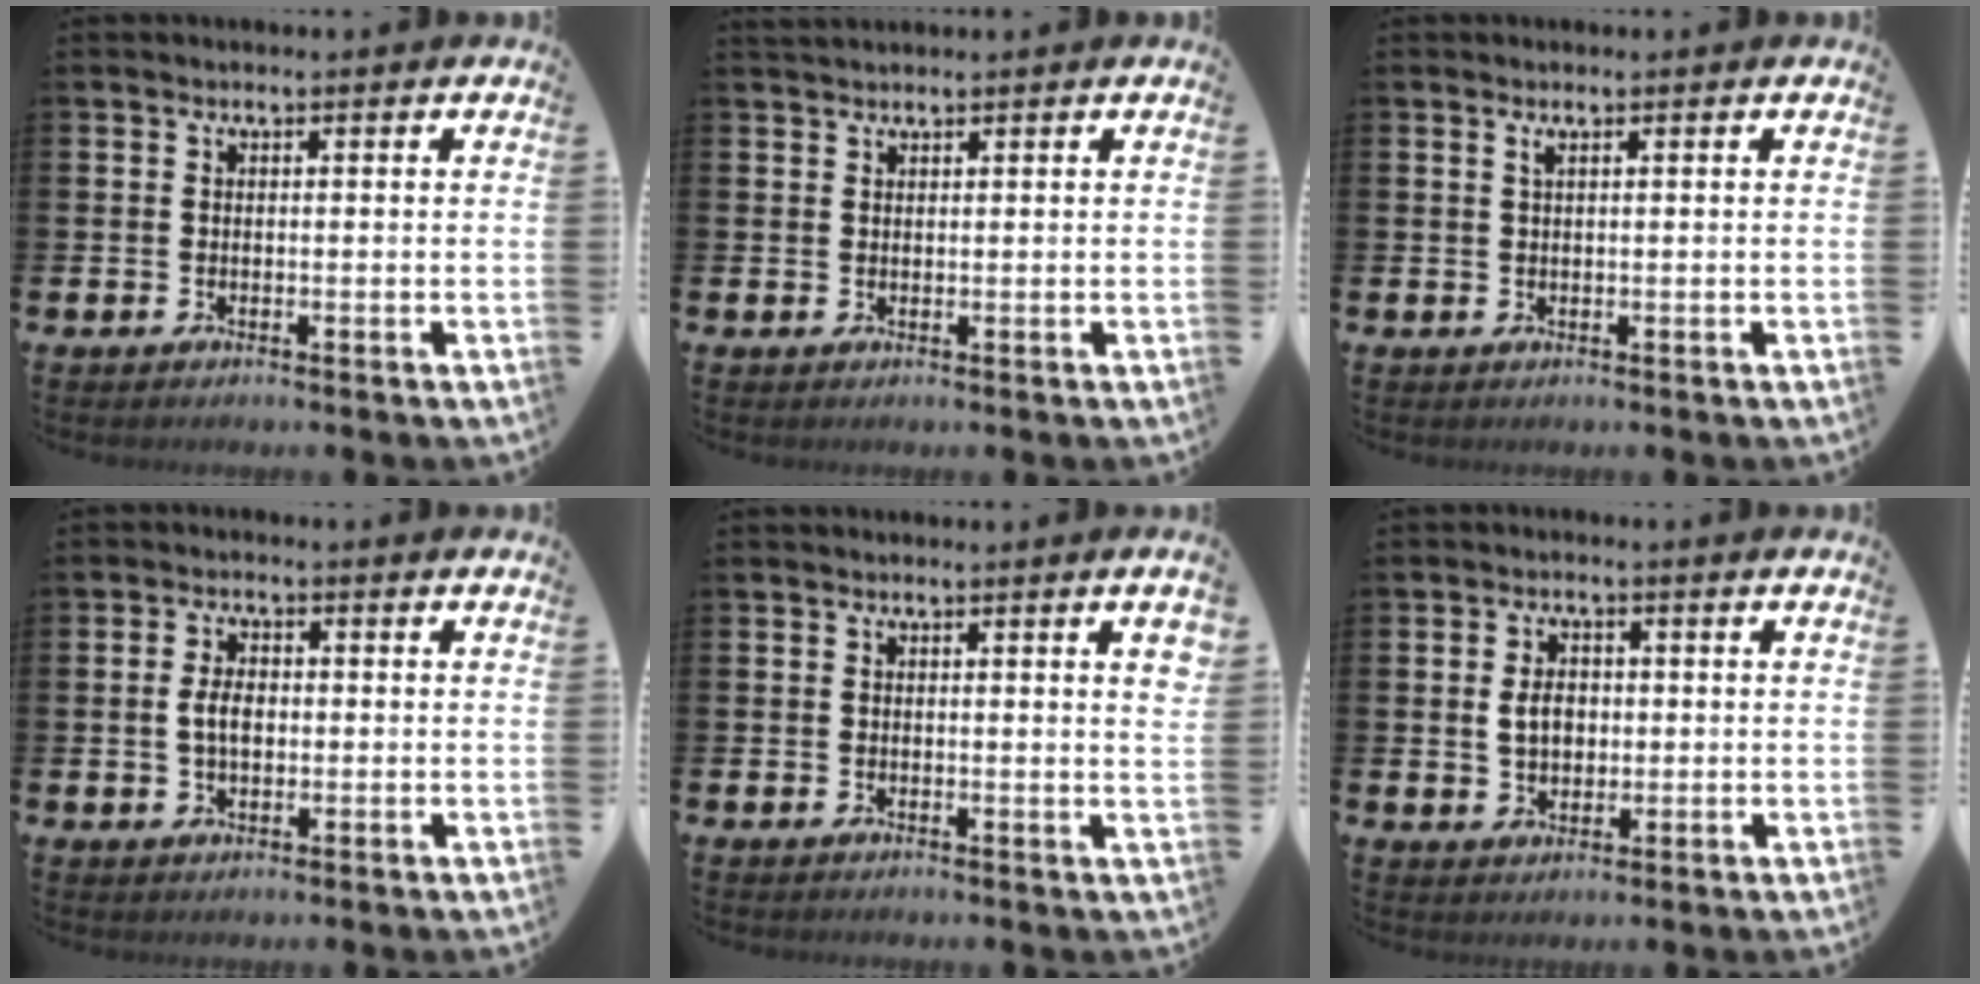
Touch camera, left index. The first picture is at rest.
{"total": 1.2, "force": [1.2, 0.3, 0.2], "torque": [0.003, -0.001, 0.020]}
{"total": 0.7, "force": [0.4, 0.0, 0.5], "torque": [-0.009, 0.001, 0.006]}
{"total": 3.4, "force": [0.0, 2.0, 2.7], "torque": [-0.043, 0.006, -0.004]}
{"total": 1.8, "force": [0.6, -0.1, 1.7], "torque": [-0.030, -0.002, 0.008]}
{"total": 3.7, "force": [0.4, 2.7, 2.4], "torque": [-0.036, 0.006, 0.001]}